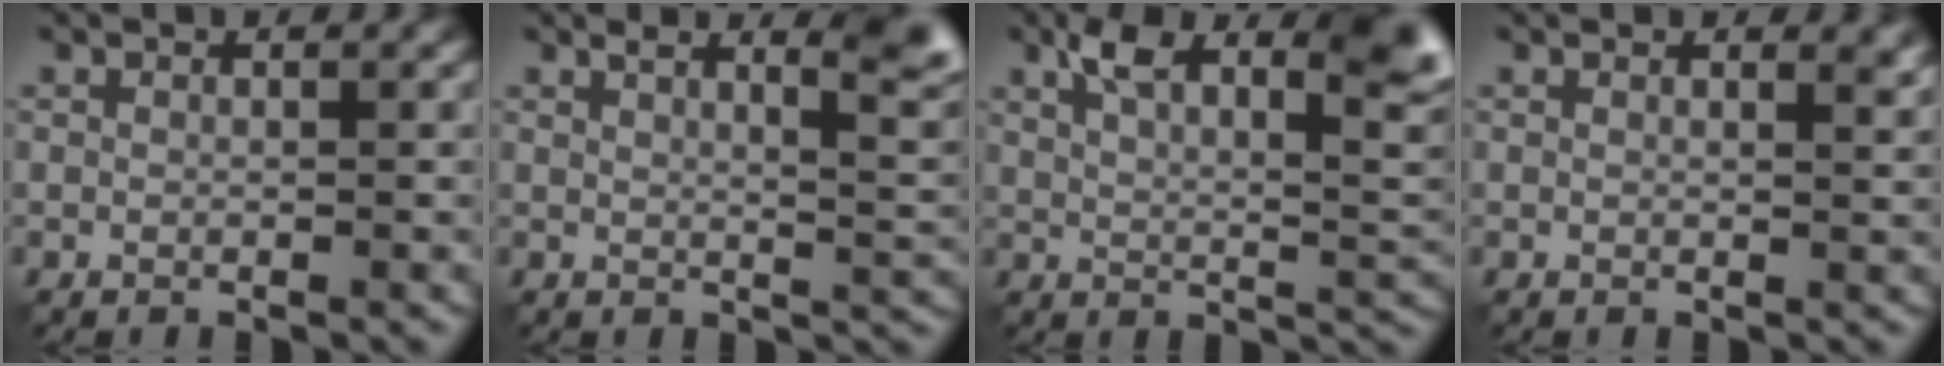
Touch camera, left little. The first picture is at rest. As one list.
[{"total": 5.4, "force": [3.1, 1.4, 4.3], "torque": [-0.036, 0.016, 0.039]}, {"total": 8.7, "force": [4.1, 2.8, 7.1], "torque": [-0.112, 0.006, 0.068]}, {"total": 1.8, "force": [1.4, 0.6, 1.0], "torque": [-0.005, 0.000, 0.017]}]